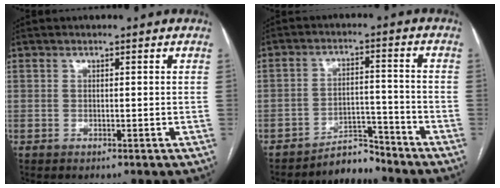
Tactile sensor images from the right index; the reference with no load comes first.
{"total": 4.7, "force": [-4.7, 0.9, -0.2], "torque": [0.009, 0.014, -0.076]}